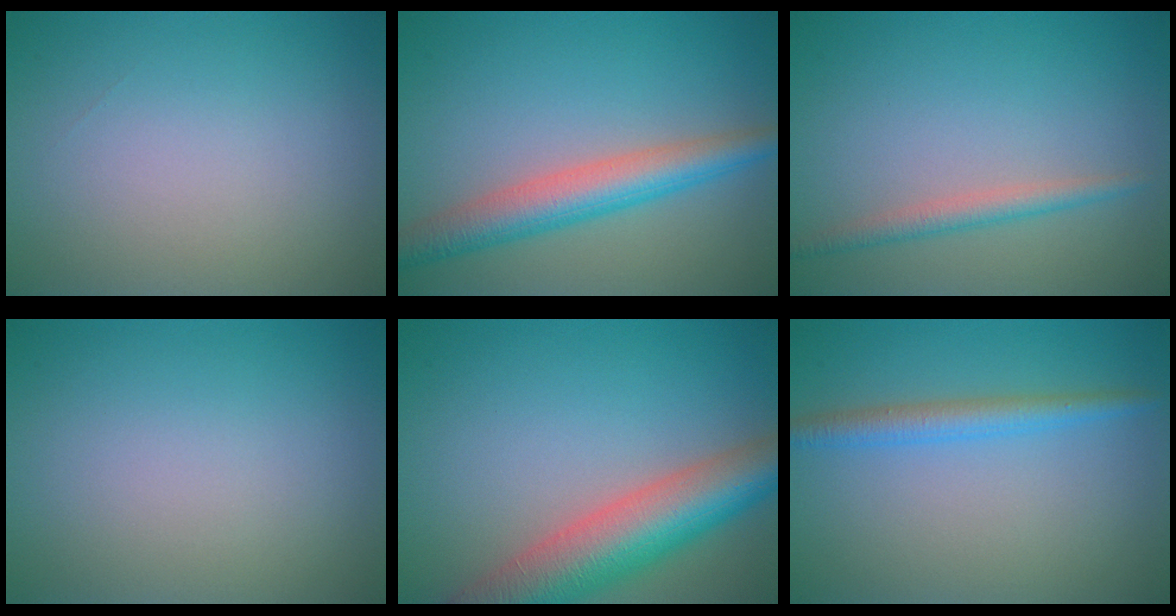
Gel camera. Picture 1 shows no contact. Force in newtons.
{"total": 5.2, "press": 5.2, "slide": 0.1}
{"total": 2.0, "press": 2.0, "slide": 0.0}
{"total": 0.0}
{"total": 8.8, "press": 8.8, "slide": 0.2}
{"total": 2.6, "press": 2.6, "slide": 0.1}